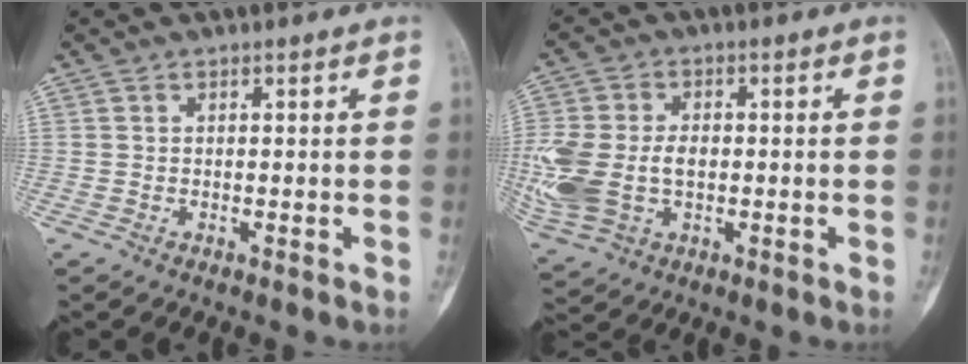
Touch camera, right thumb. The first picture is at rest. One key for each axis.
{"total": 15.8, "fx": -1.4, "fy": 10.8, "fz": 11.4, "tx": -0.292, "ty": 0.005, "tz": -0.011}